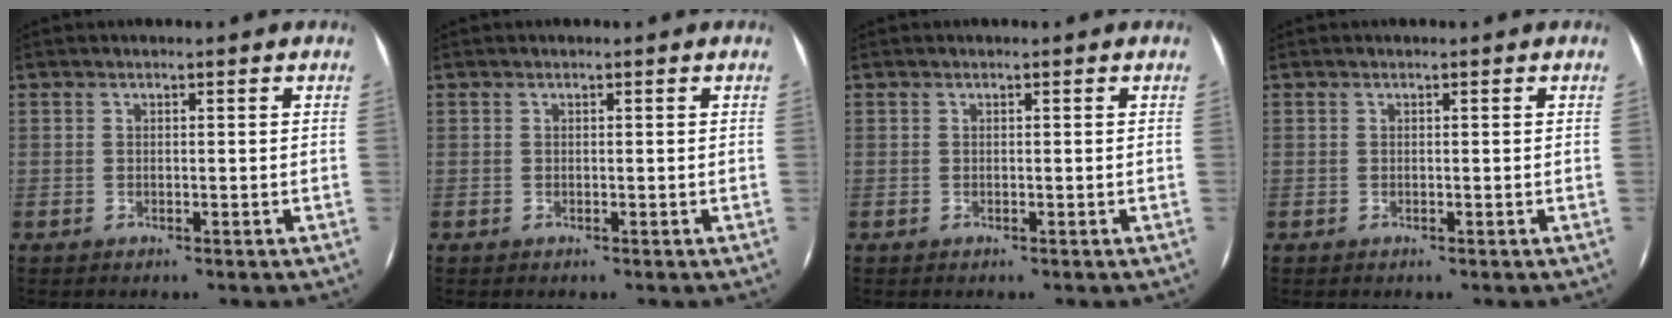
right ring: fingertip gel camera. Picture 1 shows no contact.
{"total": 0.0}
{"total": 0.0}
{"total": 0.0}